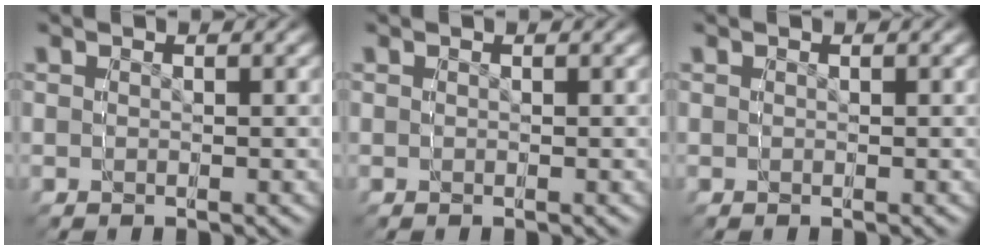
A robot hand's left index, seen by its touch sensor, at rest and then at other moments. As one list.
[{"total": 0.0}, {"total": 0.0}]